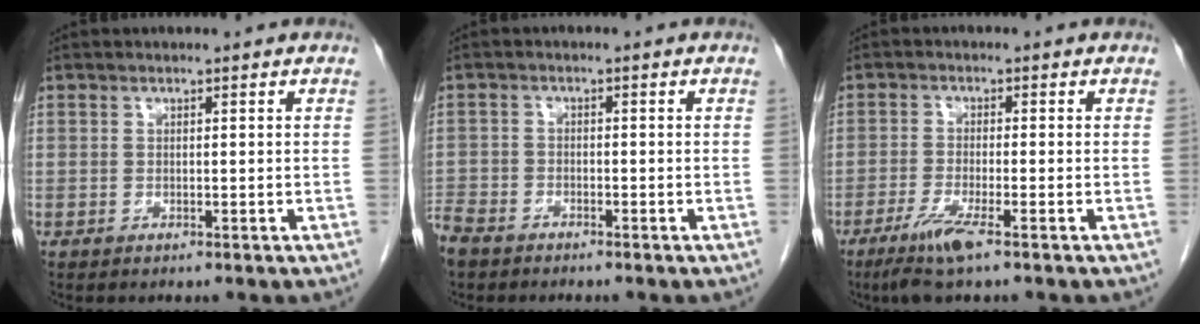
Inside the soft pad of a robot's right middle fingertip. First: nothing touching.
{"total": 5.2, "force": [-4.4, 2.2, 1.6], "torque": [-0.031, -0.007, -0.086]}
{"total": 5.4, "force": [-3.4, 0.0, 4.2], "torque": [-0.090, -0.017, -0.066]}